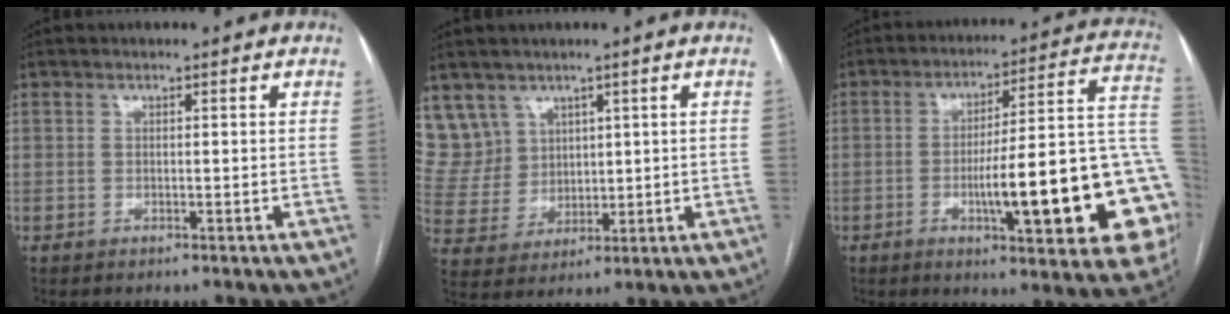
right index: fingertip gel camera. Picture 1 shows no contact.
{"total": 8.8, "force": [5.6, 6.8, 0.4], "torque": [-0.018, 0.027, 0.128]}
{"total": 23.4, "force": [-5.5, 3.4, 22.5], "torque": [-0.221, 0.018, -0.068]}